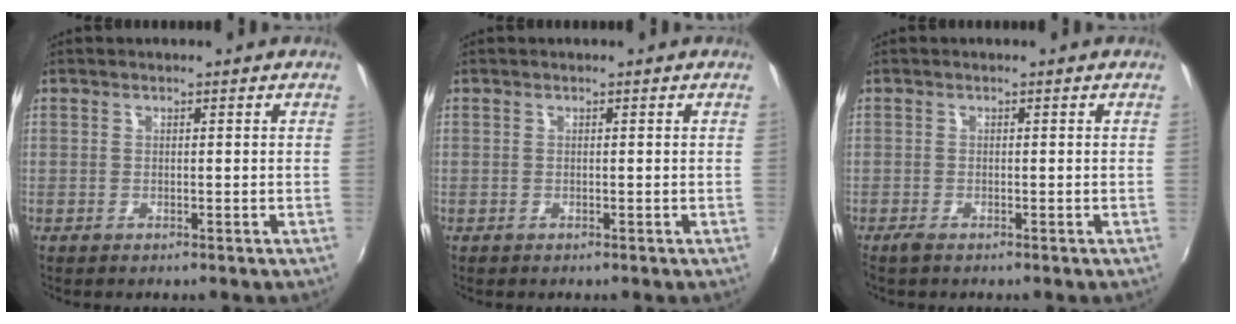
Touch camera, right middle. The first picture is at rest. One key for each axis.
{"total": 0.0}
{"total": 1.3, "fx": -1.0, "fy": 0.3, "fz": 0.7, "tx": -0.016, "ty": -0.005, "tz": -0.021}